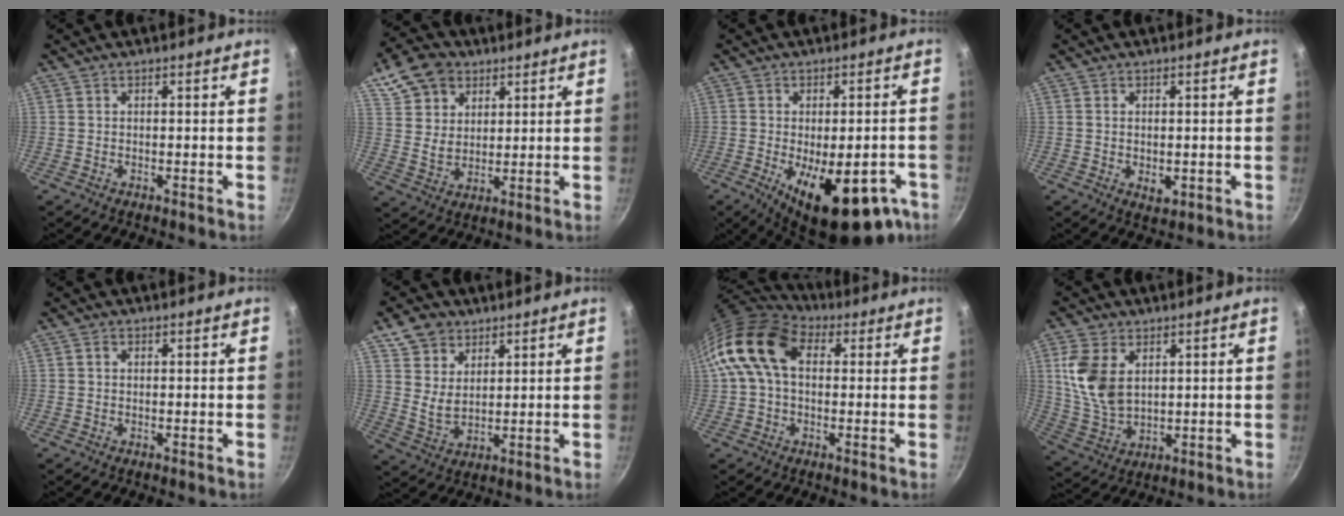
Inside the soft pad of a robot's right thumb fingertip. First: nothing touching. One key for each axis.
{"total": 12.2, "fx": 6.3, "fy": 8.9, "fz": 5.4, "tx": -0.082, "ty": -0.010, "tz": 0.114}
{"total": 19.1, "fx": -7.8, "fy": 8.2, "fz": 15.3, "tx": -0.176, "ty": 0.001, "tz": -0.095}
{"total": 2.8, "fx": -0.3, "fy": 1.7, "fz": 2.2, "tx": -0.033, "ty": -0.008, "tz": -0.002}
{"total": 0.9, "fx": 0.2, "fy": 0.7, "fz": 0.5, "tx": -0.007, "ty": 0.005, "tz": 0.003}
{"total": 8.2, "fx": 4.8, "fy": 5.7, "fz": 3.5, "tx": -0.042, "ty": -0.023, "tz": 0.090}
{"total": 13.7, "fx": 2.8, "fy": 9.2, "fz": 9.8, "tx": -0.163, "ty": 0.020, "tz": 0.032}
{"total": 11.4, "fx": 3.3, "fy": 7.4, "fz": 8.1, "tx": -0.154, "ty": -0.017, "tz": 0.075}